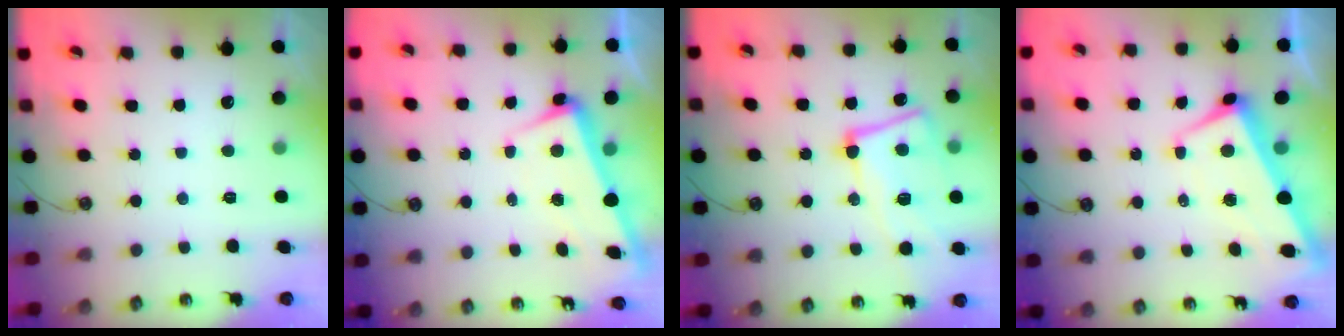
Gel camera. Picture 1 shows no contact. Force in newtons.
{"total": 2.9, "press": 2.8, "slide": 1.0}
{"total": 10.6, "press": 10.4, "slide": 2.1}
{"total": 1.2, "press": 0.3, "slide": 1.1}